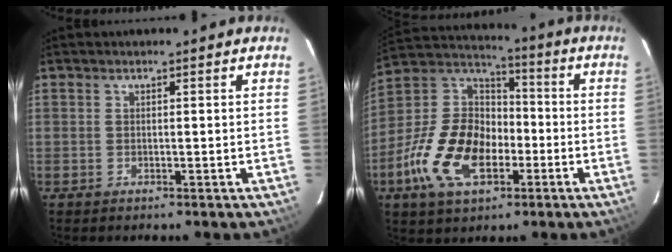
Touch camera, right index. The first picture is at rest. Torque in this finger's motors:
{"motor_torque": [2.14, 0.00, 1.05, 0.21]}